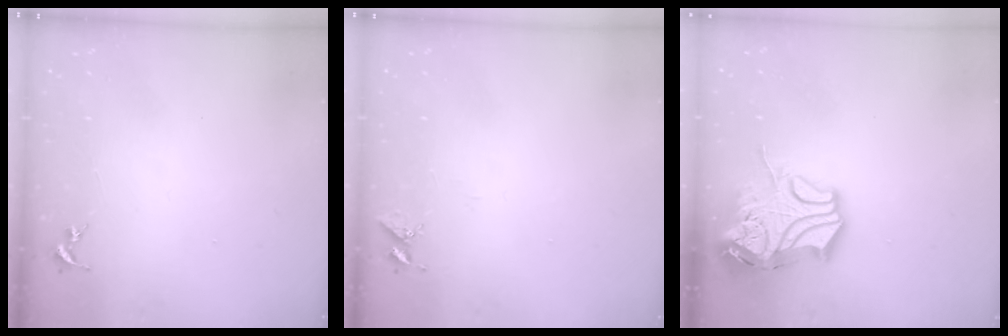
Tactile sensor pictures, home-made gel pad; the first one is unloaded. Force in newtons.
{"total": 5.0, "press": 5.0, "slide": 0.4}
{"total": 17.1, "press": 16.9, "slide": 2.6}